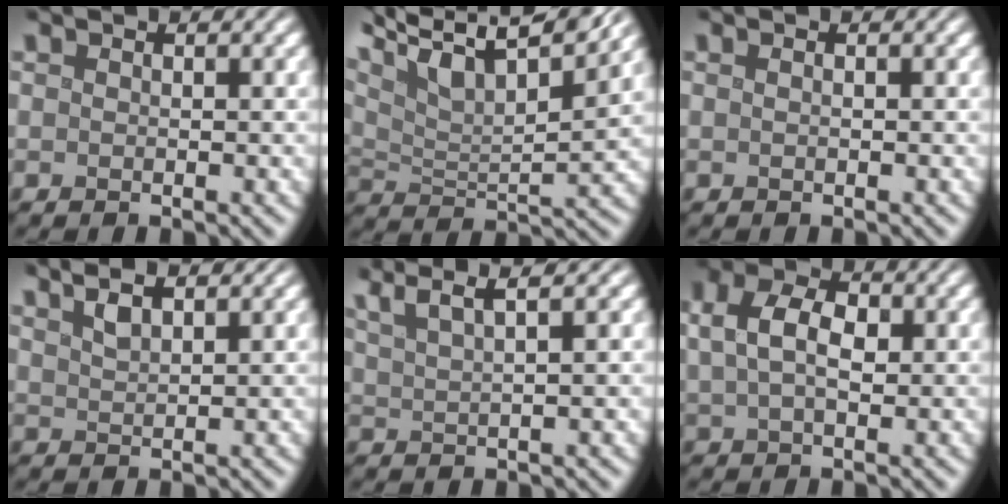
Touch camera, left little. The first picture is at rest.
{"total": 10.6, "force": [7.1, 3.4, 7.1], "torque": [-0.134, 0.016, 0.119]}
{"total": 0.5, "force": [0.1, 0.1, 0.5], "torque": [-0.010, -0.001, -0.002]}
{"total": 3.7, "force": [2.7, 1.3, 2.2], "torque": [-0.026, 0.022, 0.030]}
{"total": 5.5, "force": [4.1, 1.1, 3.5], "torque": [-0.062, 0.027, 0.050]}
{"total": 4.7, "force": [1.1, 3.0, 3.5], "torque": [-0.068, 0.011, 0.011]}